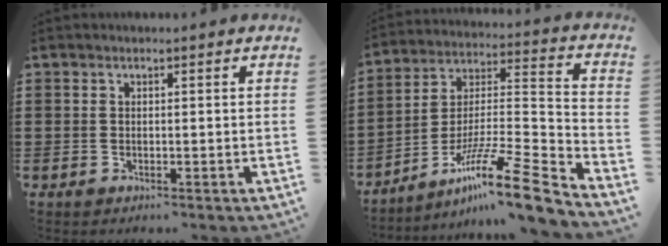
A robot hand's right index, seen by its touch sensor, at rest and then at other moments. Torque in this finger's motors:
{"motor_torque": [1.22, -0.59, 0.26, 0.07]}